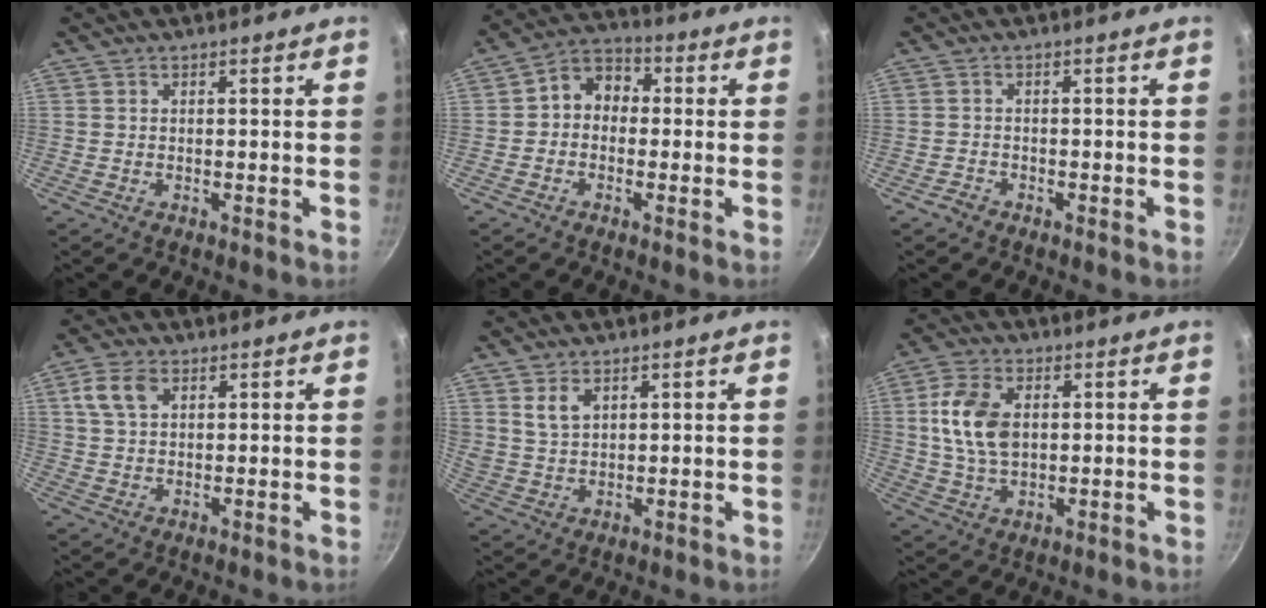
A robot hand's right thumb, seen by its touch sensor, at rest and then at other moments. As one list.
[{"total": 7.2, "force": [-0.1, 5.9, 4.1], "torque": [-0.031, 0.026, -0.026]}, {"total": 1.7, "force": [-1.3, 1.0, 0.4], "torque": [-0.008, 0.015, -0.026]}, {"total": 5.8, "force": [2.2, 3.7, 3.9], "torque": [-0.066, 0.004, 0.041]}, {"total": 3.8, "force": [2.1, 2.5, 2.0], "torque": [-0.029, -0.009, 0.046]}, {"total": 11.1, "force": [1.7, 7.3, 8.3], "torque": [-0.143, 0.004, 0.029]}]